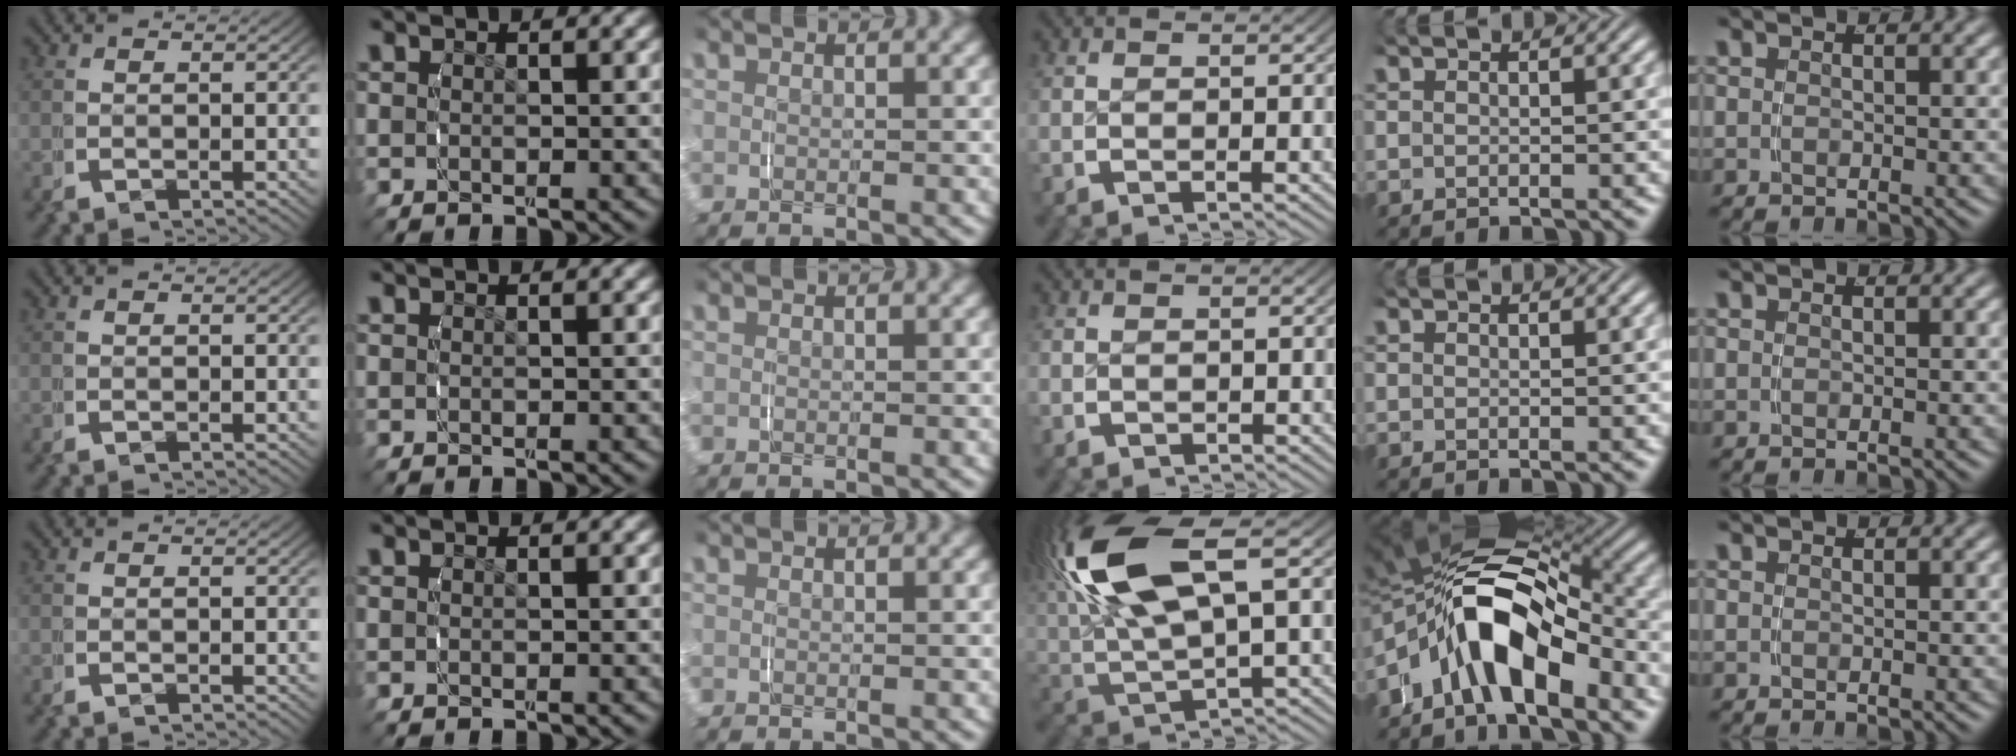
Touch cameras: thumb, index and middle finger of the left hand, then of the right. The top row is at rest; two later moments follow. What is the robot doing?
{"motion": "grasp_and_lifting", "object": "fork"}